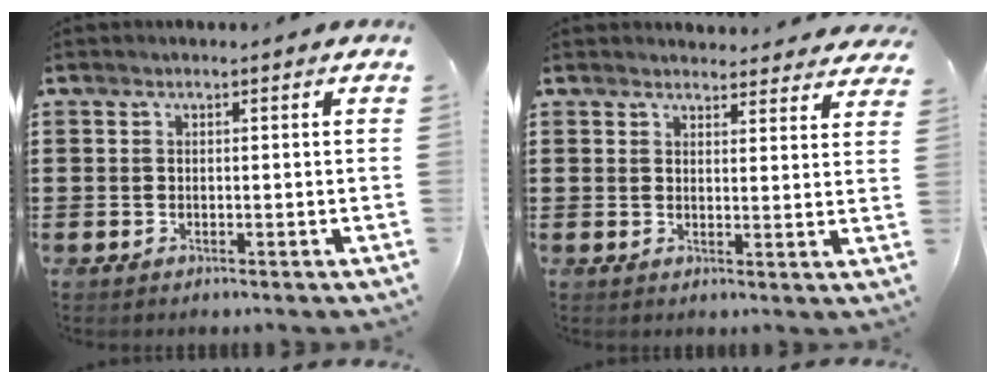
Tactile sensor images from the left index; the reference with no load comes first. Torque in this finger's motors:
{"motor_torque": [0.86, -0.21, 0.08, 0.02]}